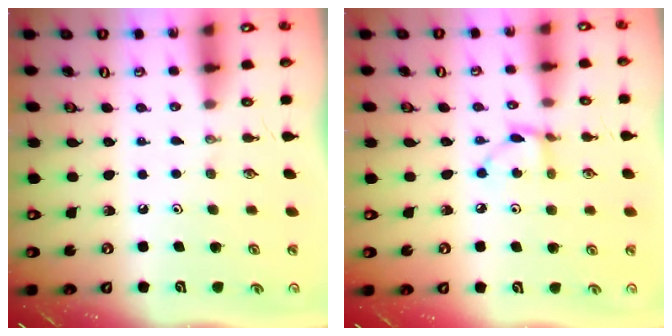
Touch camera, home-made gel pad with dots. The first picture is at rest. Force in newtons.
{"total": 4.1, "press": 4.1, "slide": 0.2}